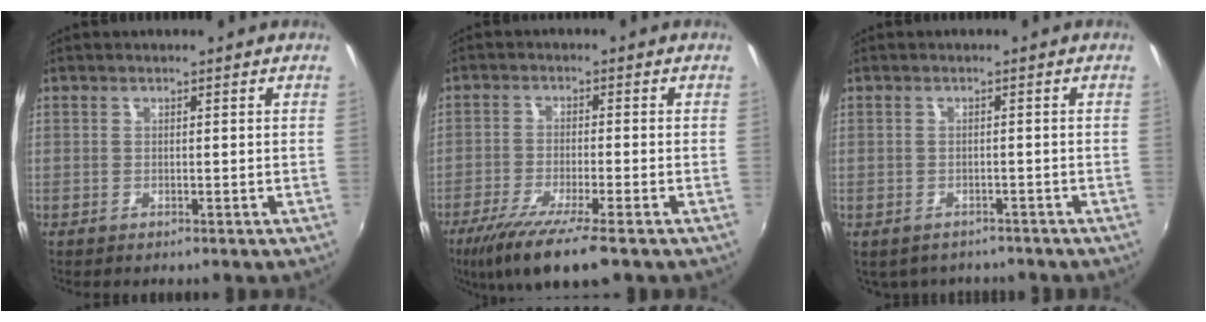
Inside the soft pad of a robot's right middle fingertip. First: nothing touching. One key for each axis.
{"total": 10.7, "fx": -7.2, "fy": 1.2, "fz": 7.8, "tx": -0.167, "ty": -0.037, "tz": -0.128}
{"total": 4.3, "fx": -3.4, "fy": 2.4, "fz": 1.2, "tx": -0.031, "ty": -0.017, "tz": -0.041}